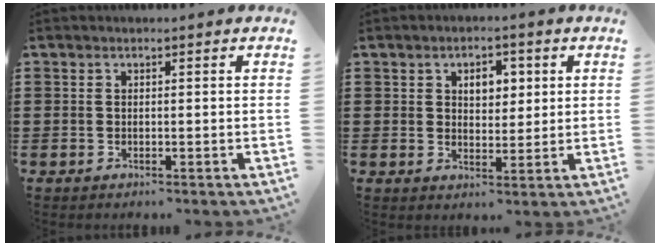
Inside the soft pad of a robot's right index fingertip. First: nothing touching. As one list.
[{"total": 3.9, "force": [1.3, 2.7, 2.5], "torque": [-0.043, 0.007, 0.015]}]